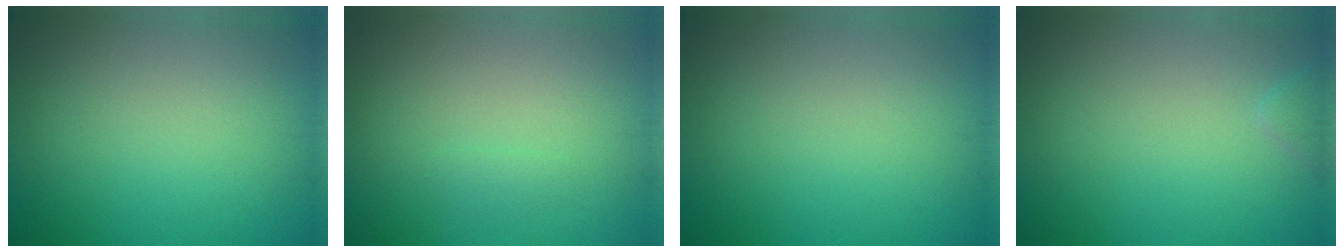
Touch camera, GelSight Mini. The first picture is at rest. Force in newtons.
{"total": 0.6, "press": 0.6, "slide": 0.0}
{"total": 0.0}
{"total": 0.8, "press": 0.8, "slide": 0.1}